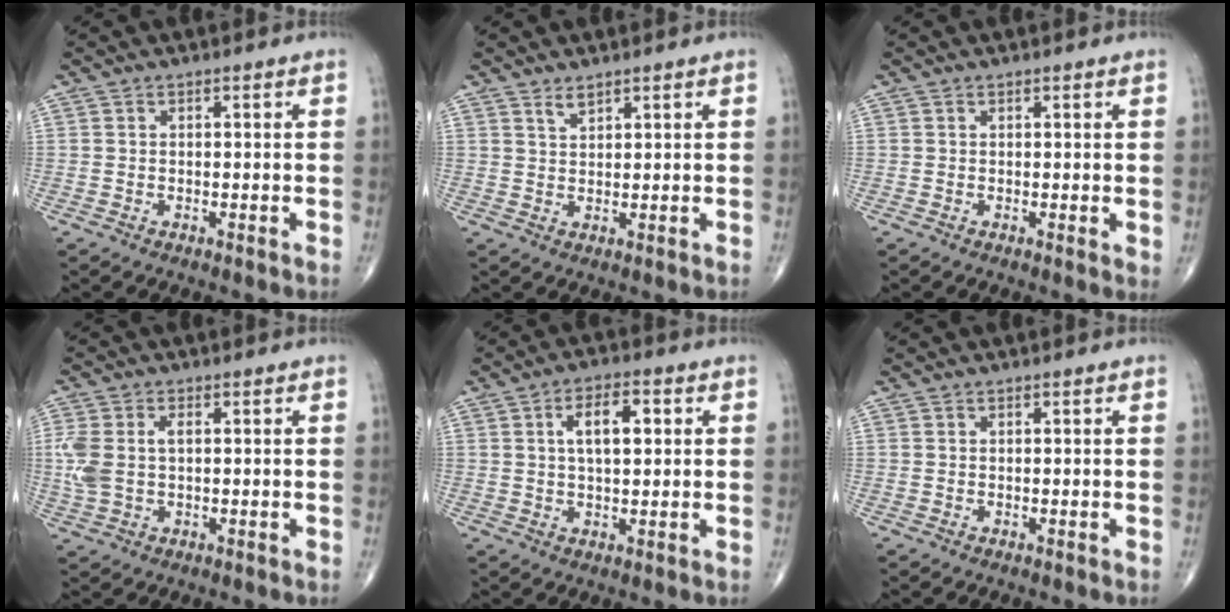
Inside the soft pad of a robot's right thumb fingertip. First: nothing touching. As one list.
[{"total": 2.0, "force": [1.6, 0.7, 0.9], "torque": [-0.011, -0.011, 0.032]}, {"total": 1.1, "force": [0.5, 0.3, 0.9], "torque": [-0.016, -0.005, 0.005]}, {"total": 6.9, "force": [0.4, 4.2, 5.5], "torque": [-0.146, 0.014, 0.012]}, {"total": 7.0, "force": [1.6, 3.2, 6.0], "torque": [-0.095, 0.002, 0.024]}, {"total": 0.0}]